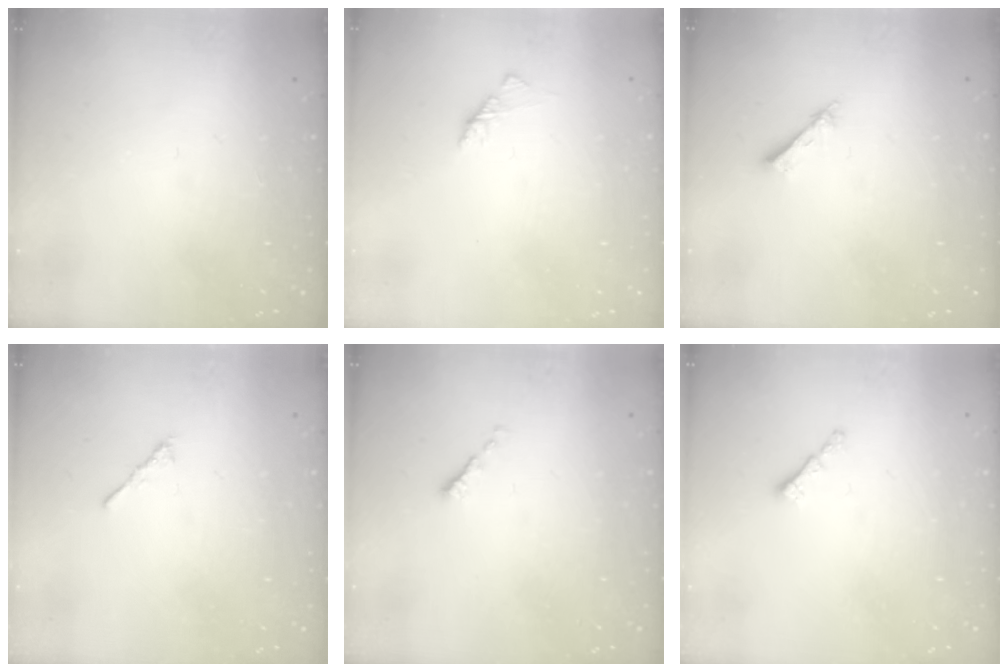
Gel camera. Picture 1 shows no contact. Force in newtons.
{"total": 1.7, "press": 1.6, "slide": 0.5}
{"total": 1.5, "press": 1.5, "slide": 0.2}
{"total": 2.3, "press": 2.2, "slide": 0.6}
{"total": 0.6, "press": 0.5, "slide": 0.3}
{"total": 0.8, "press": 0.7, "slide": 0.4}